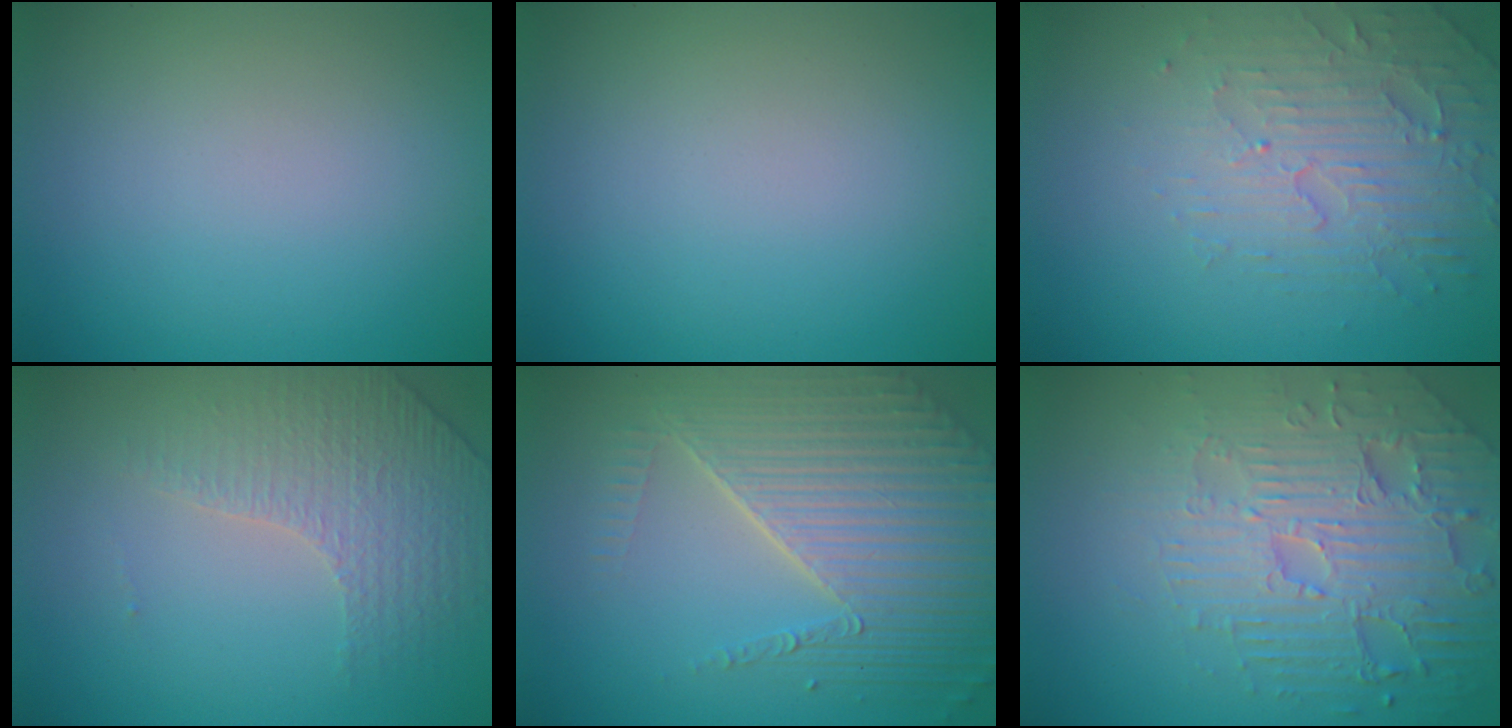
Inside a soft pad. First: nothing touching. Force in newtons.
{"total": 0.0}
{"total": 5.1, "press": 3.4, "slide": 3.7}
{"total": 4.3, "press": 2.9, "slide": 3.2}
{"total": 7.9, "press": 5.5, "slide": 5.7}
{"total": 6.9, "press": 5.3, "slide": 4.4}